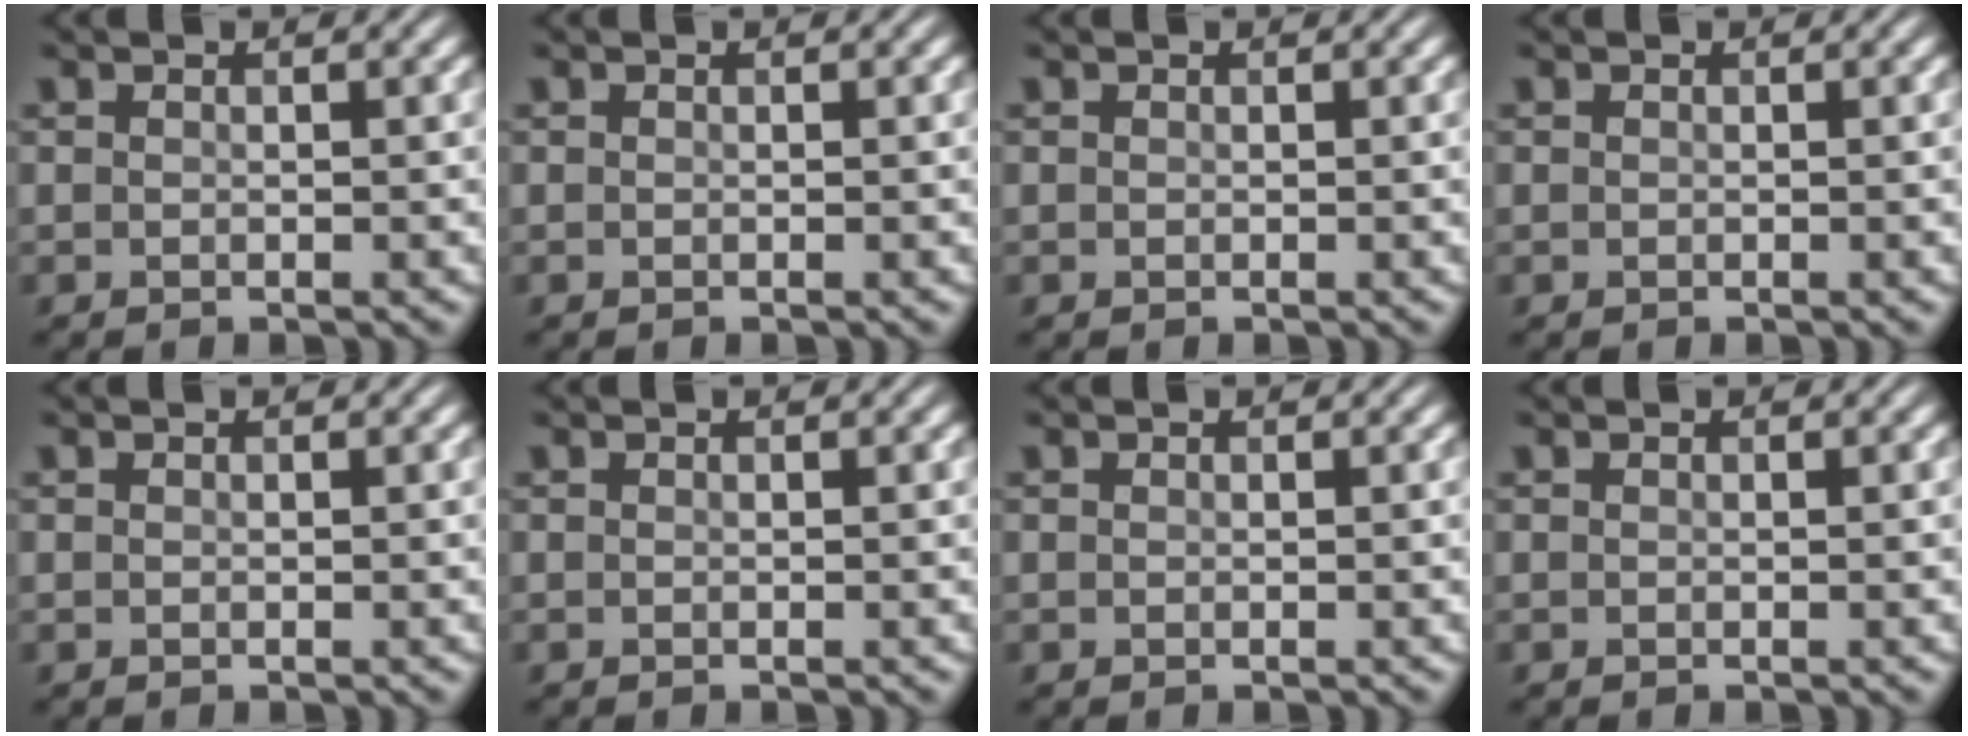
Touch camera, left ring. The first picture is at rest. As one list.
[{"total": 0.0}, {"total": 1.1, "force": [-0.3, -0.6, -0.8], "torque": [-0.002, -0.007, 0.013]}, {"total": 1.4, "force": [-0.4, -0.8, -1.0], "torque": [-0.001, -0.007, 0.016]}, {"total": 0.6, "force": [-0.1, -0.3, -0.4], "torque": [0.000, -0.005, 0.008]}, {"total": 0.0}, {"total": 0.8, "force": [-0.2, -0.5, -0.6], "torque": [-0.002, -0.005, 0.010]}, {"total": 0.0}]